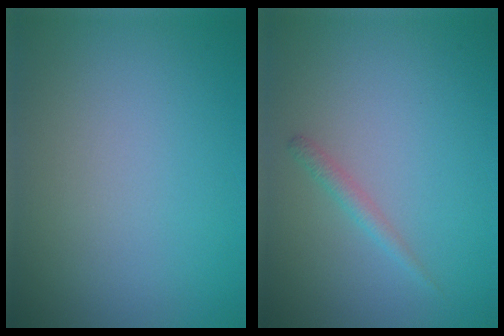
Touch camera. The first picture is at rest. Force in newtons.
{"total": 1.2, "press": 1.2, "slide": 0.1}